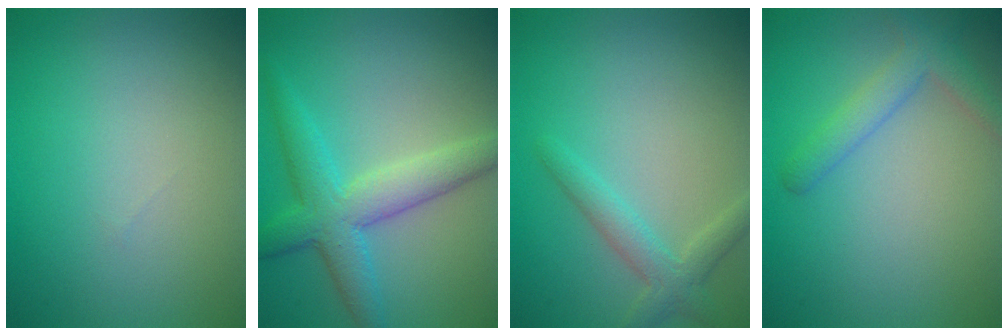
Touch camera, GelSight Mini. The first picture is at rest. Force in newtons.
{"total": 5.3, "press": 5.3, "slide": 0.2}
{"total": 2.5, "press": 2.5, "slide": 0.1}
{"total": 2.3, "press": 2.3, "slide": 0.2}